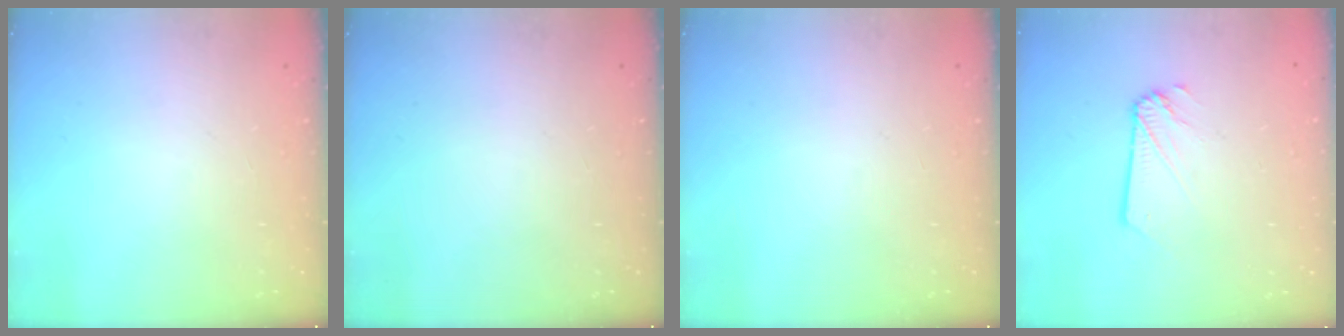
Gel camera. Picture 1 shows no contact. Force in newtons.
{"total": 0.0}
{"total": 0.0}
{"total": 1.2, "press": 1.2, "slide": 0.1}